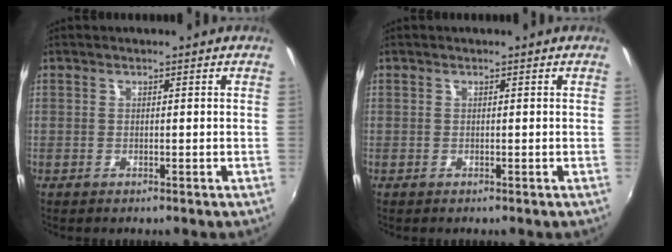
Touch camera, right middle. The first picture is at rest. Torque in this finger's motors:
{"motor_torque": [0.00, 0.00, 0.00, 0.01]}